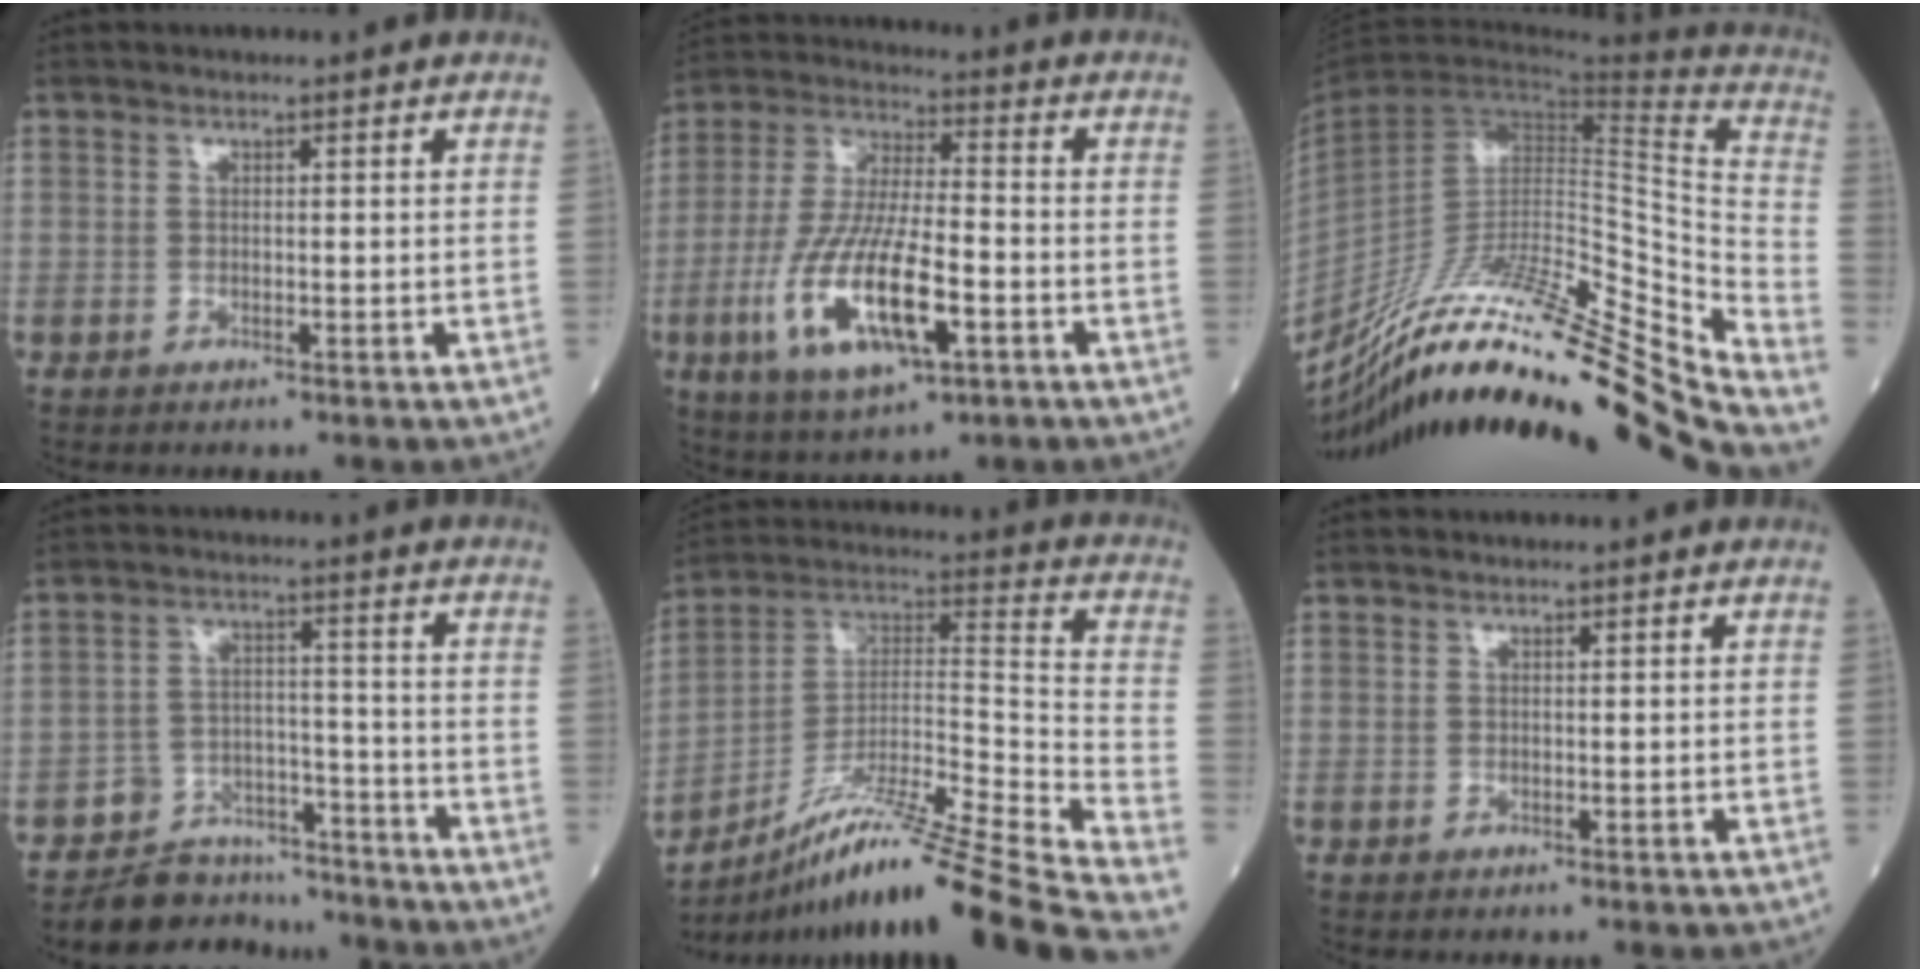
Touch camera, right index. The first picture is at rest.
{"total": 15.9, "force": [-5.2, 4.2, 14.4], "torque": [-0.302, -0.015, -0.087]}
{"total": 32.3, "force": [-26.8, 0.8, 18.1], "torque": [-0.203, -0.031, -0.419]}
{"total": 8.7, "force": [-7.9, 3.5, -0.3], "torque": [0.019, 0.046, -0.131]}
{"total": 26.3, "force": [-20.4, -1.2, 16.4], "torque": [-0.215, 0.000, -0.344]}
{"total": 0.0}